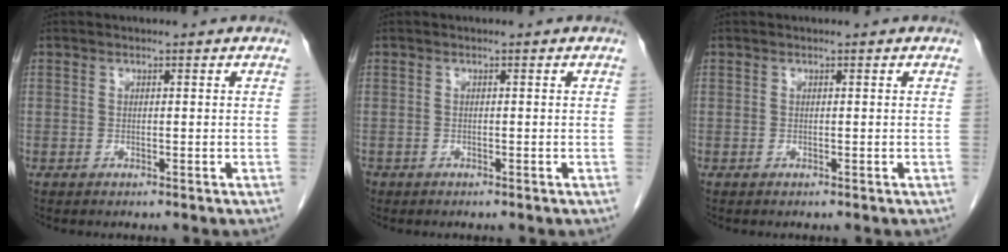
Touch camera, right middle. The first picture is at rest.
{"total": 0.9, "force": [-0.6, 0.6, 0.2], "torque": [-0.009, 0.002, -0.009]}
{"total": 0.0}